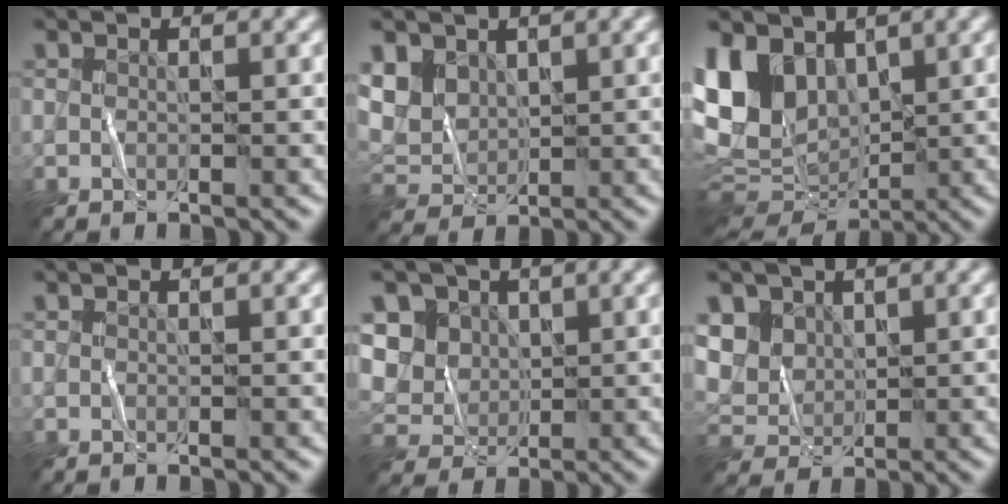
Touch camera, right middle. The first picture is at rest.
{"total": 4.2, "force": [1.9, 3.3, 1.8], "torque": [-0.049, 0.000, 0.037]}
{"total": 10.6, "force": [2.1, 7.6, 7.1], "torque": [-0.152, -0.010, 0.048]}
{"total": 0.0}
{"total": 7.8, "force": [2.5, 6.6, 3.4], "torque": [-0.080, 0.019, 0.034]}
{"total": 5.8, "force": [2.4, 4.7, 2.5], "torque": [-0.073, 0.012, 0.046]}